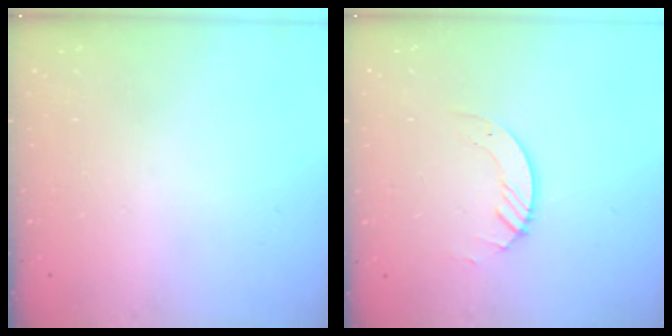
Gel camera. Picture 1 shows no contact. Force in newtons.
{"total": 3.7, "press": 3.7, "slide": 0.4}